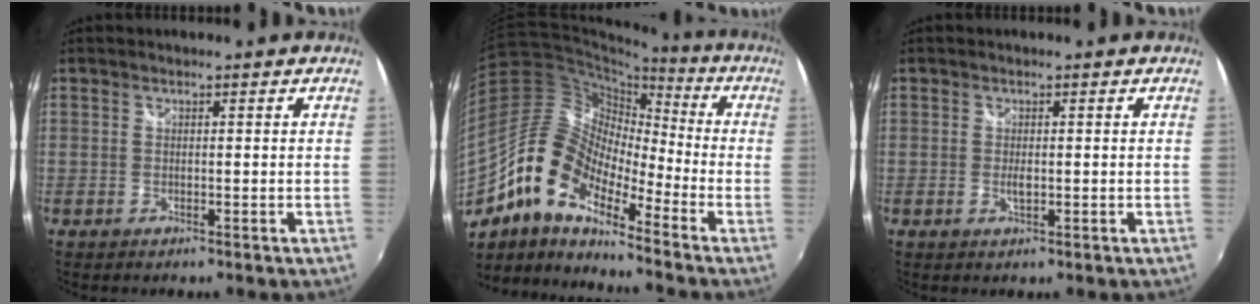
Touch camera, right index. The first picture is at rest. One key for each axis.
{"total": 14.6, "fx": -9.2, "fy": 6.0, "fz": 9.6, "tx": -0.164, "ty": 0.012, "tz": -0.195}
{"total": 1.4, "fx": -0.2, "fy": 0.6, "fz": 1.3, "tx": -0.022, "ty": -0.001, "tz": -0.003}